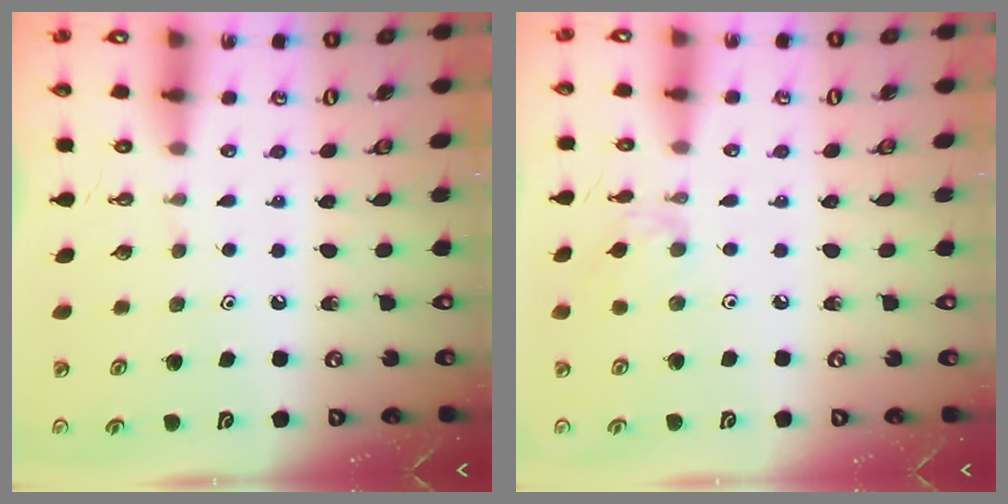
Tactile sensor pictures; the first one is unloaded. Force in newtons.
{"total": 2.4, "press": 2.4, "slide": 0.5}